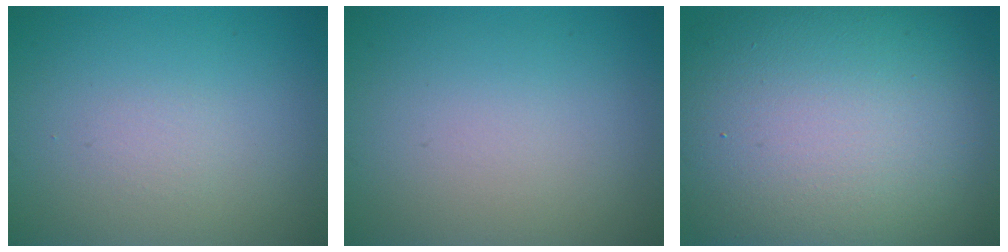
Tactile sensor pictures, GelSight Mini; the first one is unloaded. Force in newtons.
{"total": 0.0}
{"total": 17.2, "press": 17.1, "slide": 1.2}